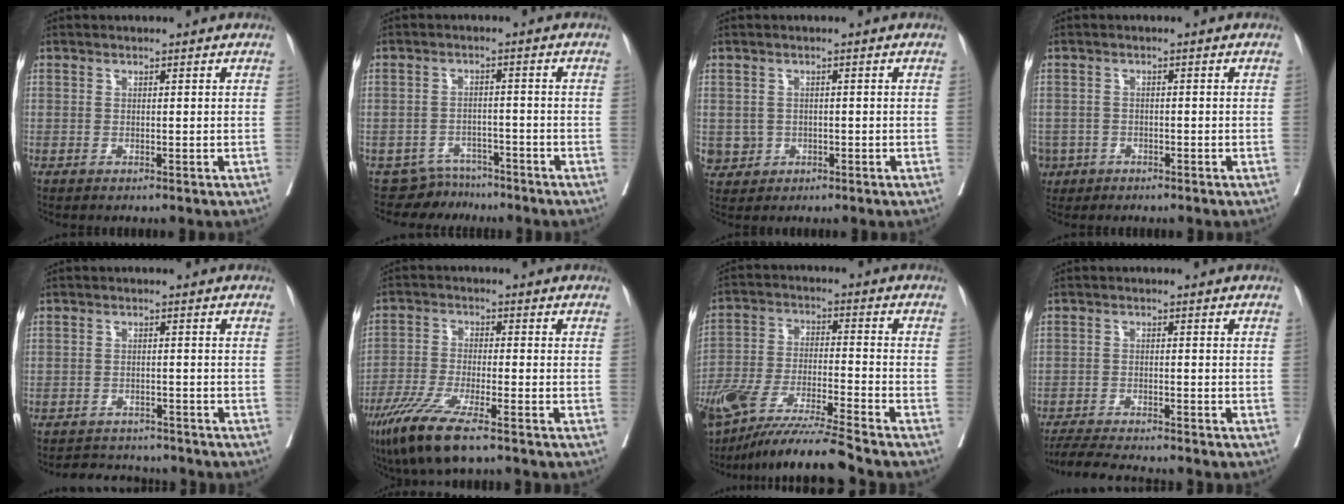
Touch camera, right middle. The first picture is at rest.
{"total": 4.6, "force": [-4.1, 1.6, -1.3], "torque": [0.019, 0.015, -0.064]}
{"total": 3.0, "force": [-0.5, 2.9, 0.4], "torque": [0.001, 0.006, -0.002]}
{"total": 5.4, "force": [-3.1, 4.4, 0.9], "torque": [-0.029, 0.003, -0.050]}
{"total": 6.3, "force": [-6.0, 1.6, 0.7], "torque": [-0.010, 0.002, -0.083]}
{"total": 9.8, "force": [-6.6, 1.1, 7.2], "torque": [-0.144, -0.028, -0.118]}
{"total": 15.7, "force": [-13.1, -0.4, 8.7], "torque": [-0.175, -0.033, -0.238]}
{"total": 7.3, "force": [-6.8, 0.1, 2.7], "torque": [-0.045, -0.021, -0.113]}